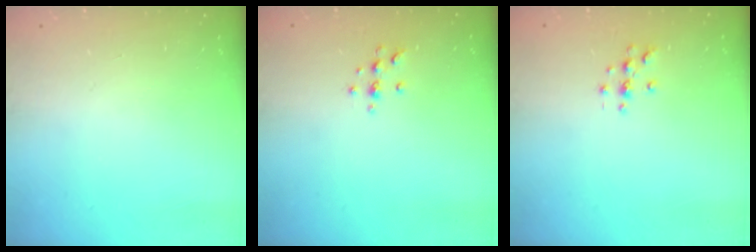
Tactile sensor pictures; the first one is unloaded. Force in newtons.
{"total": 4.8, "press": 4.7, "slide": 0.6}
{"total": 3.4, "press": 3.4, "slide": 0.4}